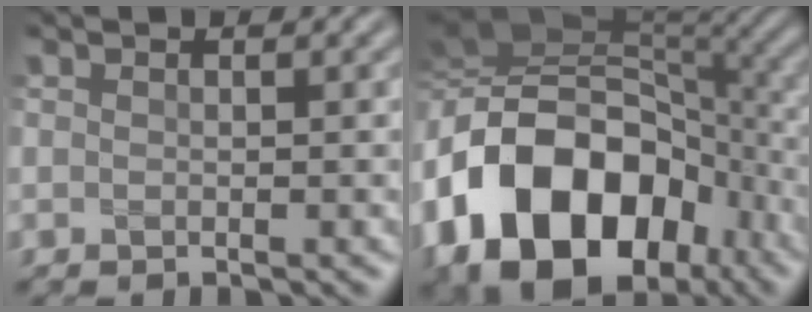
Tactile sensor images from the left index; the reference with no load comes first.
{"total": 17.3, "force": [-5.2, 11.9, 11.4], "torque": [-0.220, -0.005, -0.093]}